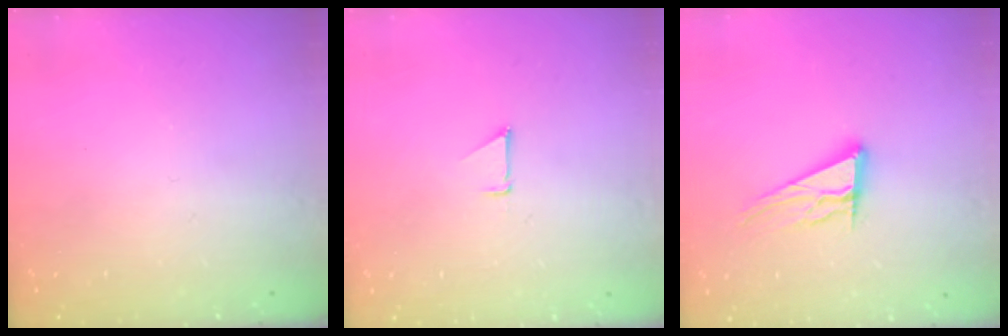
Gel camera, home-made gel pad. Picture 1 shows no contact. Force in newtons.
{"total": 0.9, "press": 0.9, "slide": 0.1}
{"total": 13.0, "press": 12.7, "slide": 2.8}